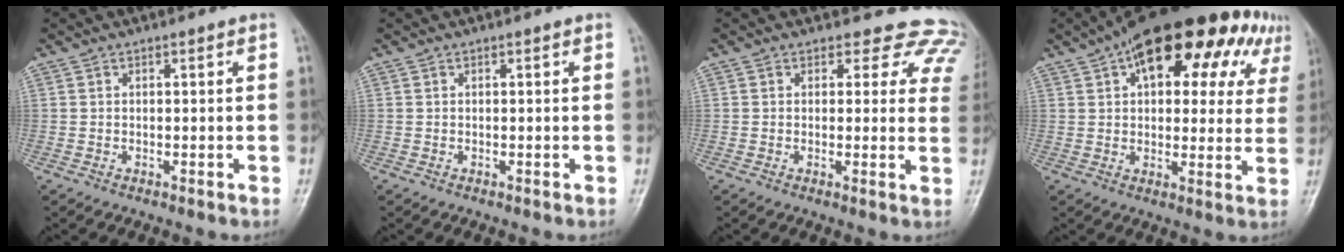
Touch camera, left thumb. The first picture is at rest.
{"total": 0.0}
{"total": 10.6, "force": [8.9, 5.5, 1.7], "torque": [0.038, -0.037, 0.061]}
{"total": 22.7, "force": [10.8, 11.3, 16.5], "torque": [-0.191, 0.017, 0.148]}